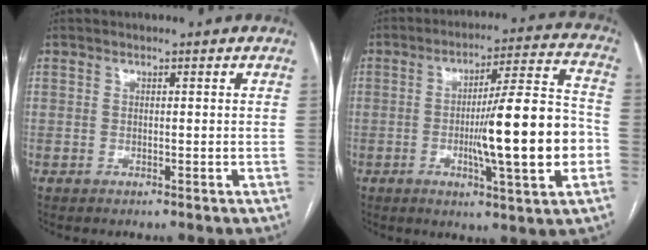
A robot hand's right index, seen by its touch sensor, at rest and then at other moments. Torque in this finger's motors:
{"motor_torque": [2.14, 0.00, 1.05, 0.21]}